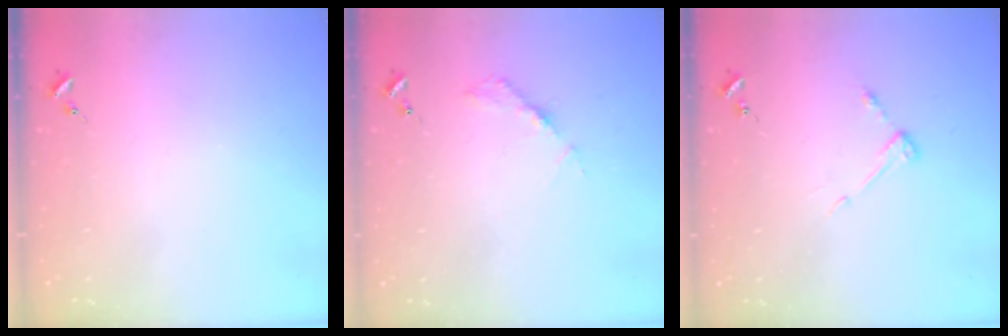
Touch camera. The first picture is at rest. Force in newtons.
{"total": 3.6, "press": 3.6, "slide": 0.5}
{"total": 5.0, "press": 4.9, "slide": 0.4}